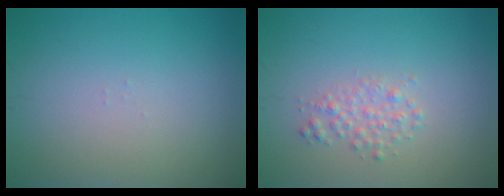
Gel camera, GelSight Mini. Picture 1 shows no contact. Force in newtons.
{"total": 1.6, "press": 1.6, "slide": 0.1}